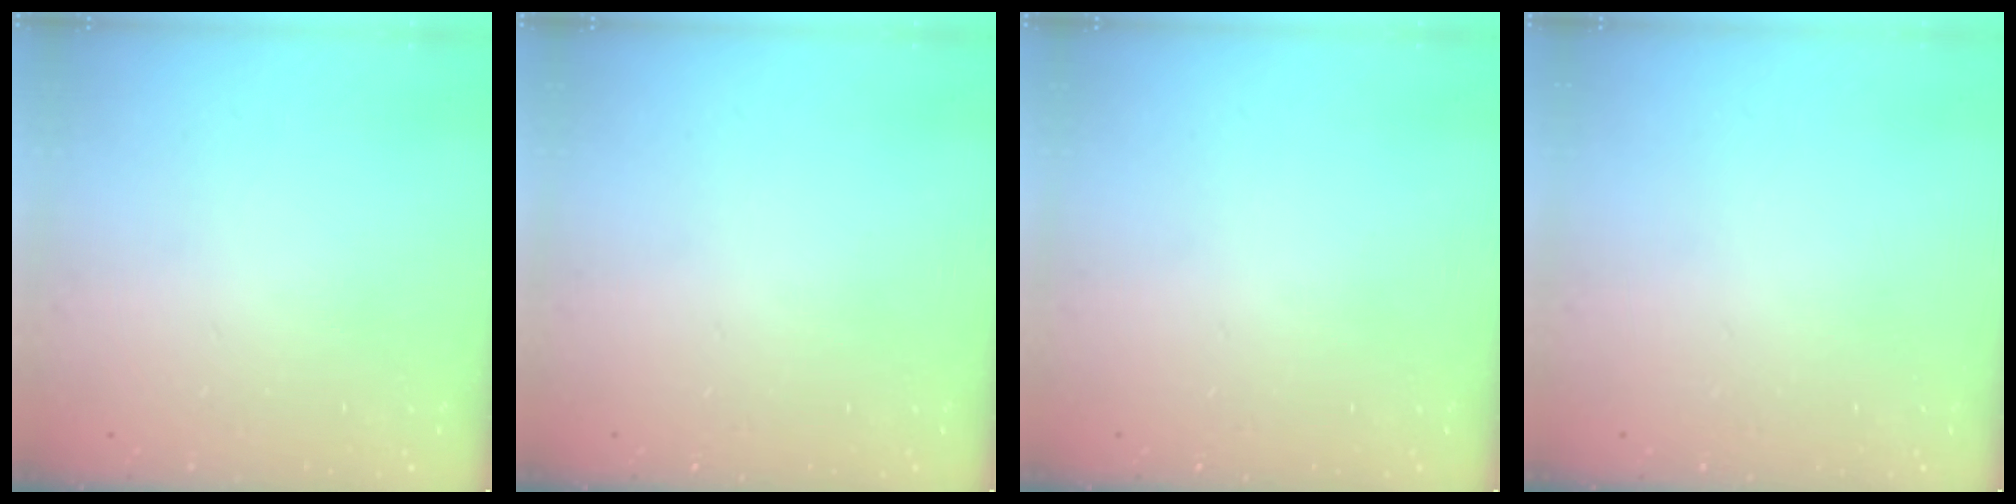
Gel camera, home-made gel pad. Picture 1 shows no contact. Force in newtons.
{"total": 0.0}
{"total": 0.0}
{"total": 0.0}